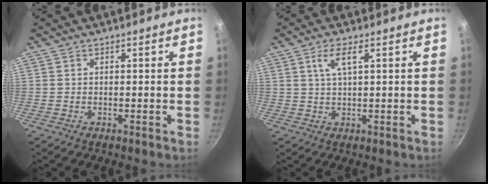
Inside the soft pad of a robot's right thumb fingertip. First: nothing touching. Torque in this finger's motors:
{"motor_torque": [-0.69, 0.89, 0.88, -0.12, 0.00]}